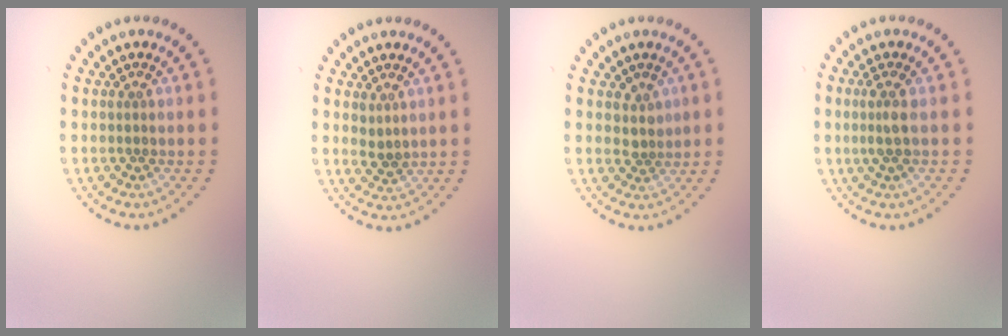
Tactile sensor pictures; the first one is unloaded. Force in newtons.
{"total": 1.4, "press": 1.2, "slide": 0.7}
{"total": 1.6, "press": 1.3, "slide": 1.0}
{"total": 1.6, "press": 1.3, "slide": 1.0}